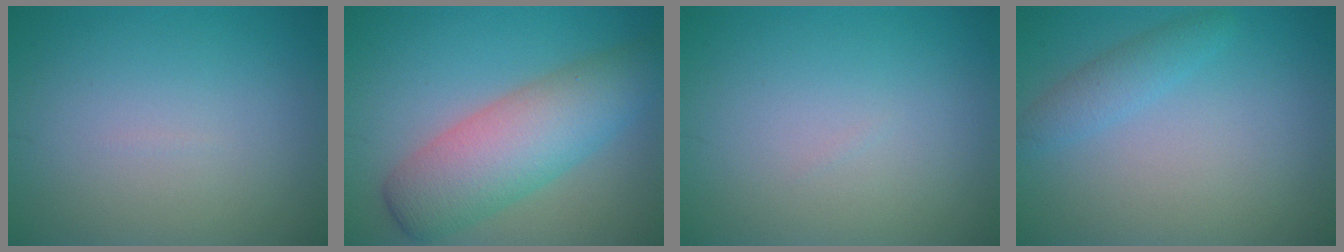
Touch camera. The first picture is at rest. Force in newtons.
{"total": 7.4, "press": 7.4, "slide": 0.3}
{"total": 0.0}
{"total": 1.9, "press": 1.9, "slide": 0.1}